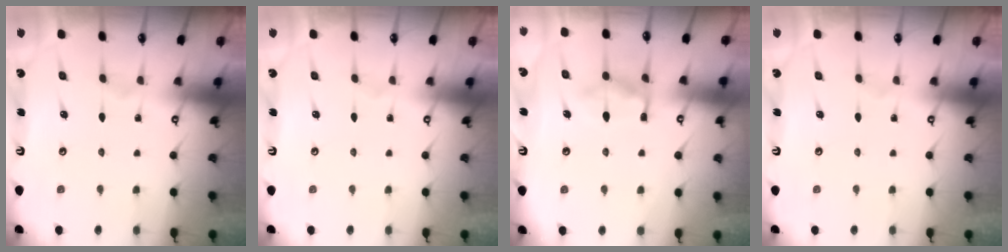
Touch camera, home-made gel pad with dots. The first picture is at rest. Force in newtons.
{"total": 0.0}
{"total": 11.2, "press": 11.2, "slide": 1.2}
{"total": 0.0}